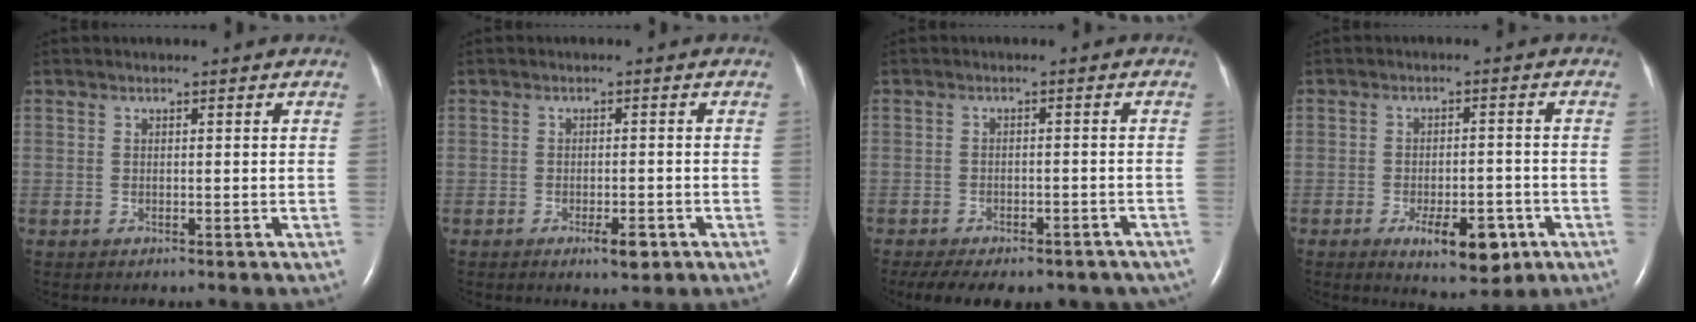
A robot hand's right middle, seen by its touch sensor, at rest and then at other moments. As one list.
[{"total": 3.0, "force": [-1.6, 0.7, 2.4], "torque": [-0.037, -0.002, -0.020]}, {"total": 17.7, "force": [-13.4, 8.0, 8.3], "torque": [-0.158, -0.005, -0.158]}, {"total": 8.1, "force": [-4.0, 3.1, 6.4], "torque": [-0.094, -0.007, -0.050]}]